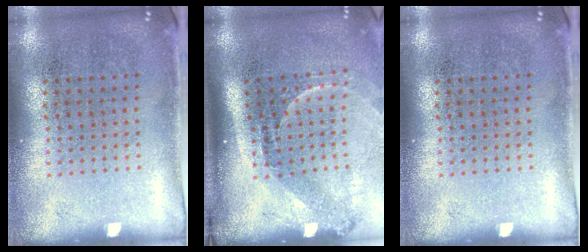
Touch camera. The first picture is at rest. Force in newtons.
{"total": 2.2, "press": 1.4, "slide": 1.7}
{"total": 0.0}